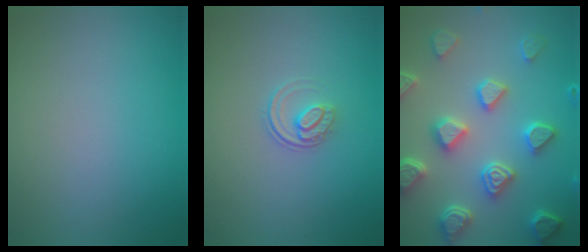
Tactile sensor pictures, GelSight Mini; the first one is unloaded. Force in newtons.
{"total": 1.5, "press": 1.1, "slide": 1.1}
{"total": 6.5, "press": 5.4, "slide": 3.5}